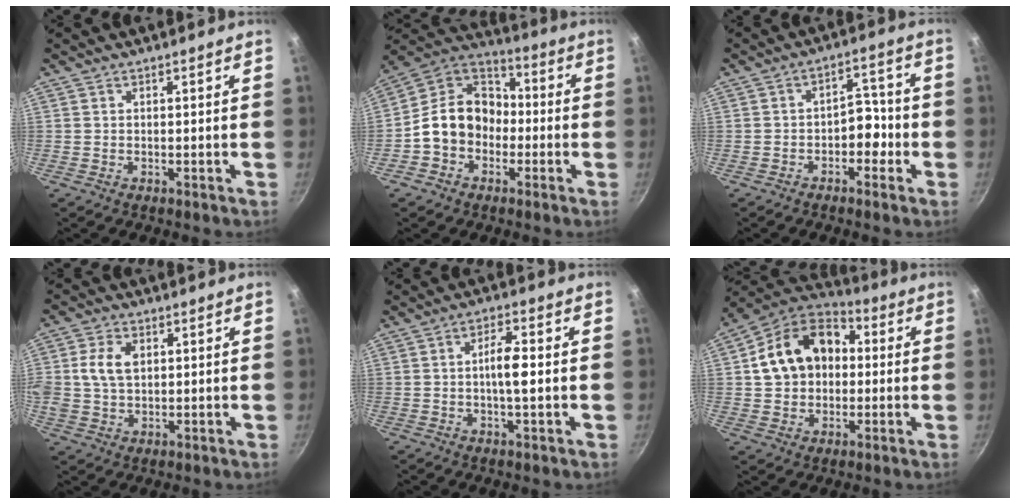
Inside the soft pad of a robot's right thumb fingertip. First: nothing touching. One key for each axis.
{"total": 14.0, "fx": -2.5, "fy": 11.4, "fz": 7.8, "tx": -0.092, "ty": 0.052, "tz": -0.064}
{"total": 5.4, "fx": -2.0, "fy": 3.6, "fz": 3.5, "tx": -0.002, "ty": 0.035, "tz": -0.034}
{"total": 7.7, "fx": 1.4, "fy": 5.5, "fz": 5.2, "tx": -0.091, "ty": 0.007, "tz": 0.023}
{"total": 5.5, "fx": -0.3, "fy": 1.5, "fz": 5.2, "tx": -0.095, "ty": 0.012, "tz": -0.009}
{"total": 17.4, "fx": 2.1, "fy": 13.3, "fz": 11.1, "tx": -0.171, "ty": 0.038, "tz": 0.022}